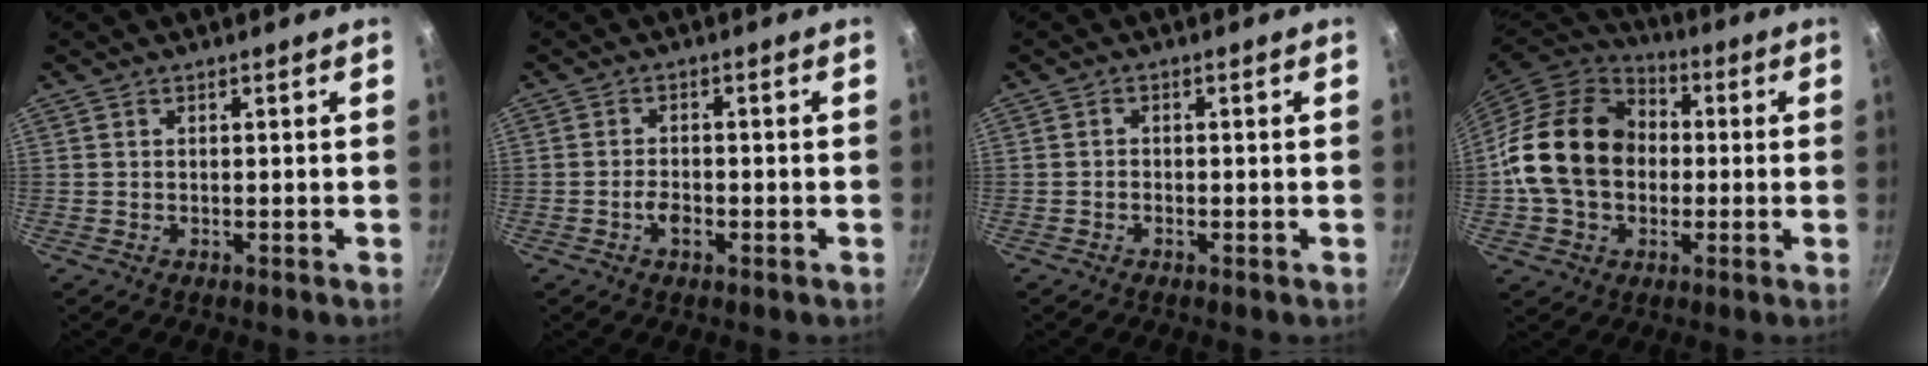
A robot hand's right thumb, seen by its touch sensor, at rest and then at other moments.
{"total": 3.0, "force": [-1.2, 1.6, 2.2], "torque": [-0.038, 0.011, -0.024]}
{"total": 1.0, "force": [-0.6, 0.7, 0.6], "torque": [-0.013, 0.004, -0.015]}
{"total": 19.7, "force": [-0.2, 15.3, 12.4], "torque": [-0.201, 0.036, -0.010]}